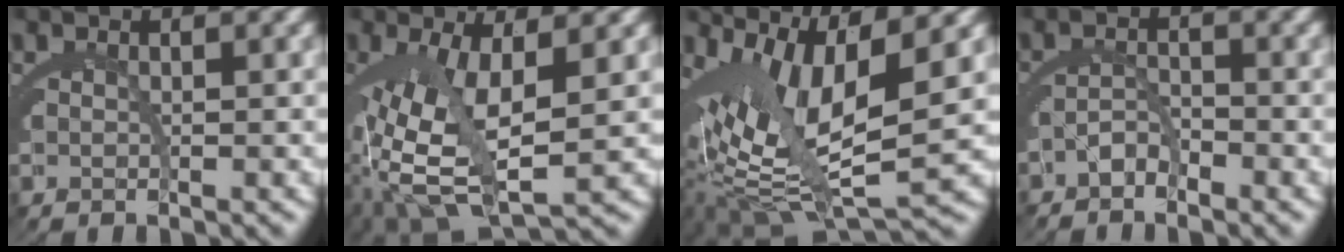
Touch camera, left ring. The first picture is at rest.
{"total": 9.4, "force": [-2.1, 4.9, 7.7], "torque": [-0.164, -0.048, -0.003]}
{"total": 11.7, "force": [-0.4, 6.5, 9.7], "torque": [-0.184, -0.039, 0.015]}
{"total": 1.8, "force": [-1.6, 0.4, 0.8], "torque": [-0.016, -0.010, -0.028]}